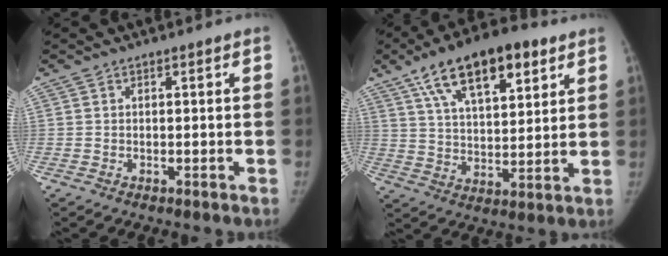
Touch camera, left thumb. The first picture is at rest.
{"total": 18.5, "force": [10.0, 8.0, 13.3], "torque": [-0.188, -0.020, 0.168]}